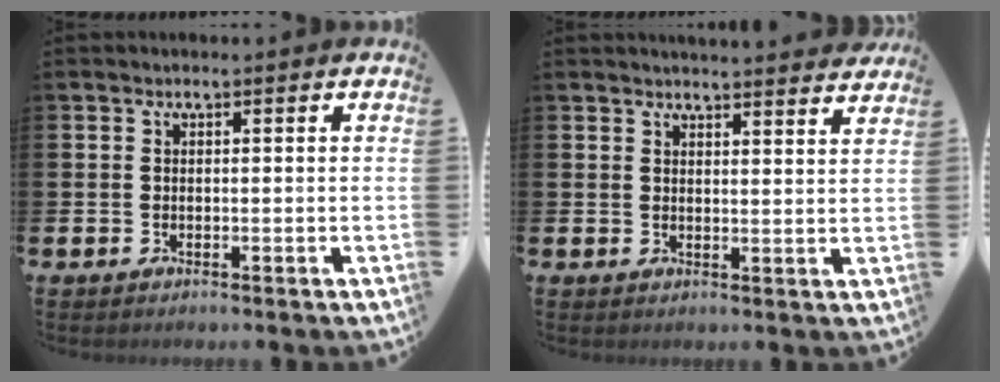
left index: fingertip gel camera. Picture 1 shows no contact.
{"total": 3.6, "force": [3.6, -0.2, -0.2], "torque": [0.008, -0.026, 0.062]}